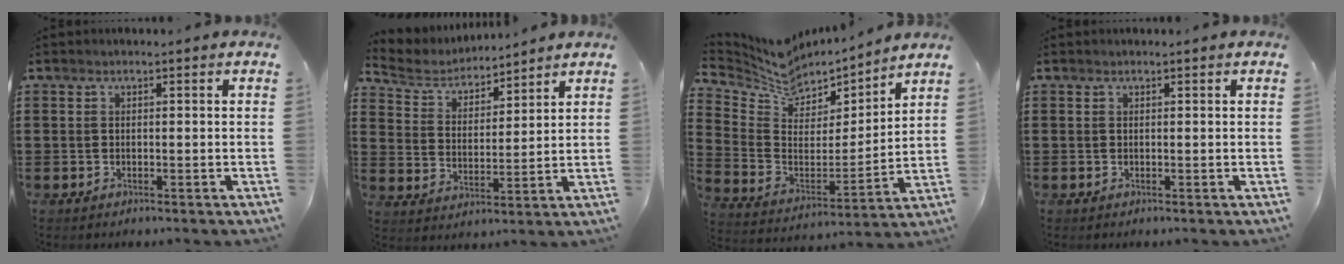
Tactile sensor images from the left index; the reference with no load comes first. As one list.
[{"total": 5.0, "force": [4.8, 1.3, 0.7], "torque": [-0.042, -0.025, 0.081]}, {"total": 7.4, "force": [6.3, 3.7, 1.3], "torque": [-0.070, -0.041, 0.112]}, {"total": 0.0}]